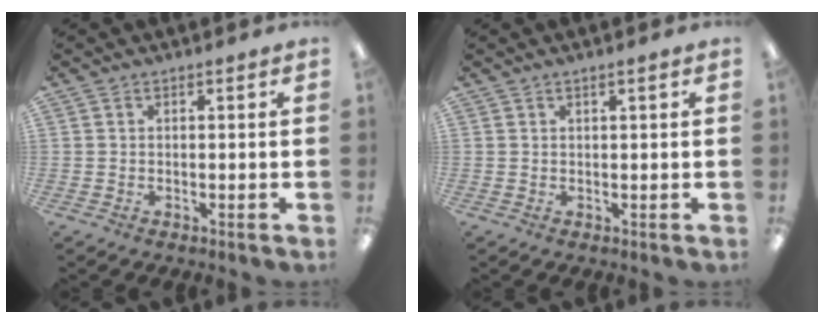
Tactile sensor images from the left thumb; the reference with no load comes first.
{"total": 1.2, "force": [0.7, 0.1, 1.0], "torque": [-0.019, -0.001, 0.012]}